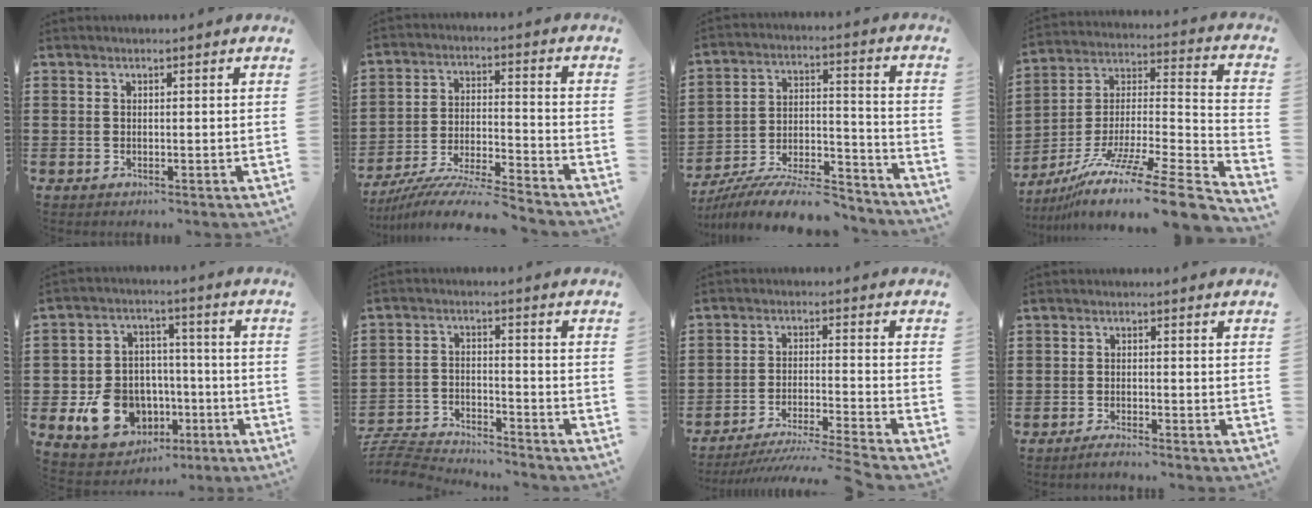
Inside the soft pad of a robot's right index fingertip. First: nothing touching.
{"total": 8.9, "force": [-8.4, -0.3, 3.1], "torque": [-0.064, -0.001, -0.166]}
{"total": 11.7, "force": [-10.5, 1.8, 4.9], "torque": [-0.070, 0.033, -0.200]}
{"total": 13.3, "force": [-10.1, 1.3, 8.6], "torque": [-0.138, 0.019, -0.178]}
{"total": 10.5, "force": [-3.3, 8.8, 4.6], "torque": [-0.121, 0.017, -0.051]}
{"total": 6.4, "force": [-6.3, 0.3, 0.8], "torque": [-0.037, -0.001, -0.131]}
{"total": 5.0, "force": [-4.5, -0.8, 2.1], "torque": [-0.047, -0.023, -0.091]}
{"total": 1.7, "force": [-1.6, -0.3, 0.4], "torque": [-0.009, -0.002, -0.030]}